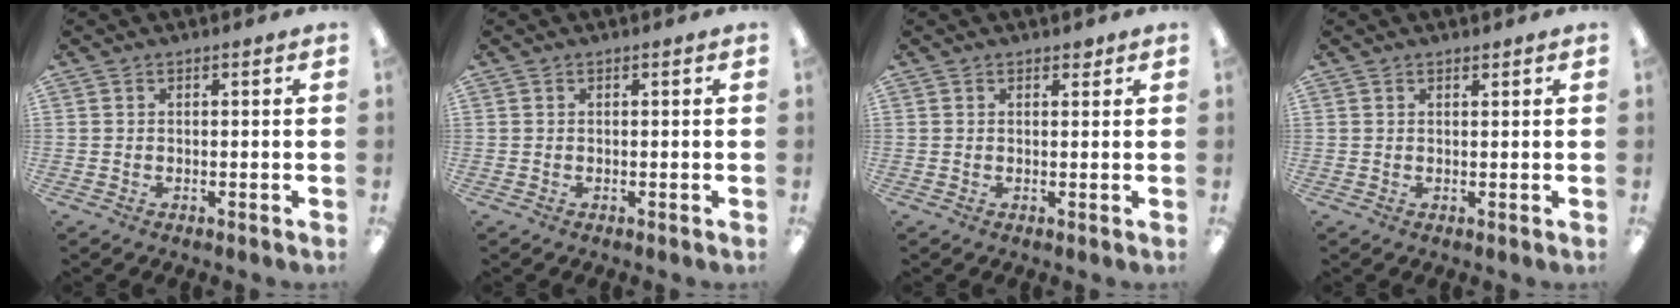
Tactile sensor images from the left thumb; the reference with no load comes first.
{"total": 0.0}
{"total": 1.5, "force": [1.2, 0.7, 0.6], "torque": [0.003, -0.006, 0.018]}
{"total": 0.9, "force": [0.9, 0.2, 0.3], "torque": [-0.007, 0.000, 0.016]}